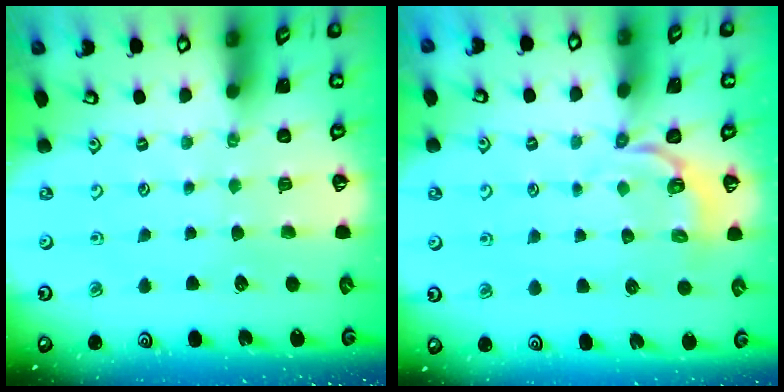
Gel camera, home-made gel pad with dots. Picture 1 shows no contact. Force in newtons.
{"total": 3.4, "press": 2.6, "slide": 2.2}